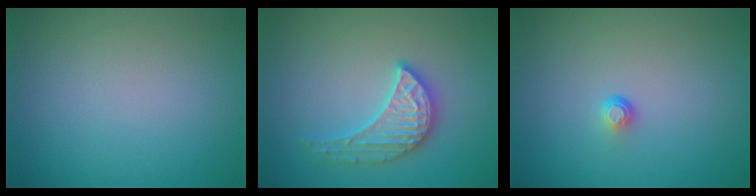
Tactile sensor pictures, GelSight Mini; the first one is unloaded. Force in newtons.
{"total": 3.3, "press": 3.3, "slide": 0.4}
{"total": 0.9, "press": 0.5, "slide": 0.7}